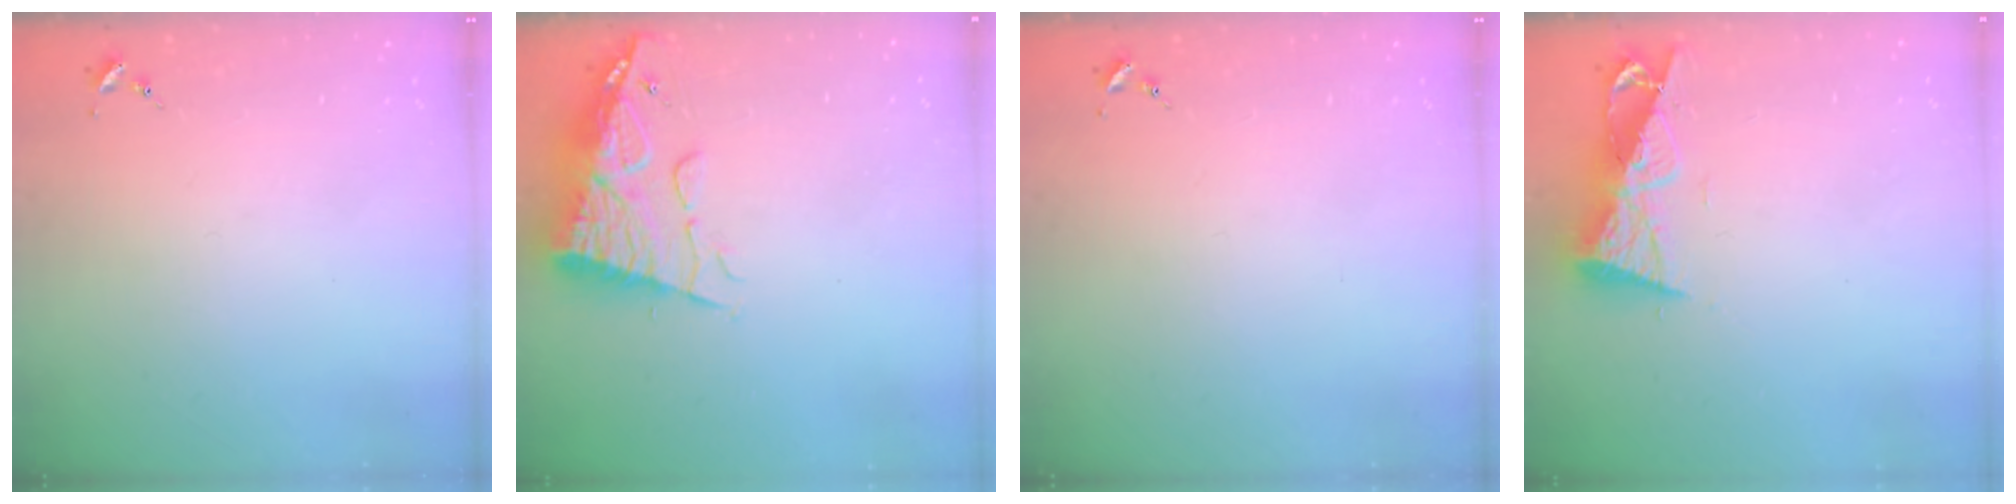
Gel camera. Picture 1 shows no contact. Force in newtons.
{"total": 11.7, "press": 11.6, "slide": 1.1}
{"total": 0.0}
{"total": 9.4, "press": 9.3, "slide": 0.8}